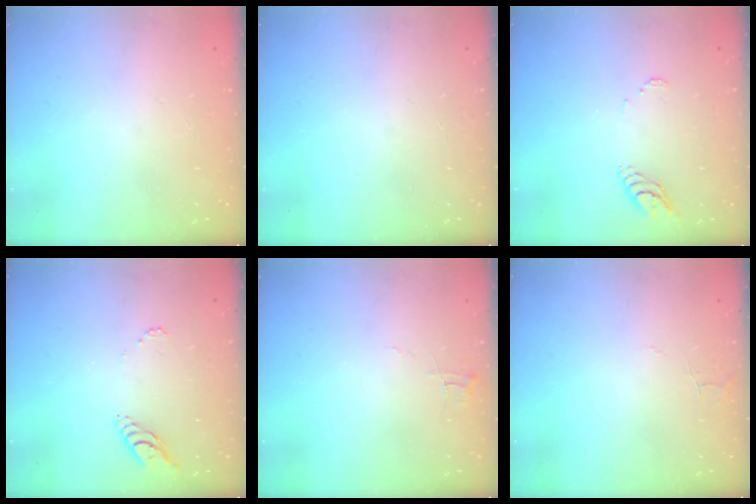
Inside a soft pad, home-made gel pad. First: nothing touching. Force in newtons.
{"total": 1.8, "press": 1.8, "slide": 0.1}
{"total": 5.8, "press": 5.8, "slide": 0.3}
{"total": 7.8, "press": 7.7, "slide": 0.8}
{"total": 3.5, "press": 3.5, "slide": 0.2}
{"total": 3.8, "press": 3.8, "slide": 0.4}